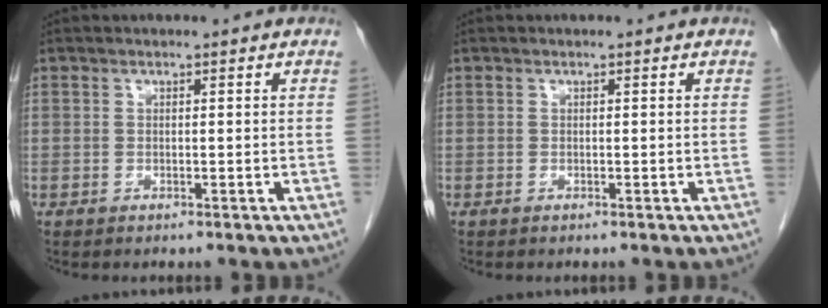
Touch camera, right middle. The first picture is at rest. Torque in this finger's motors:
{"motor_torque": [0.06, 0.03, 0.05, 0.01]}